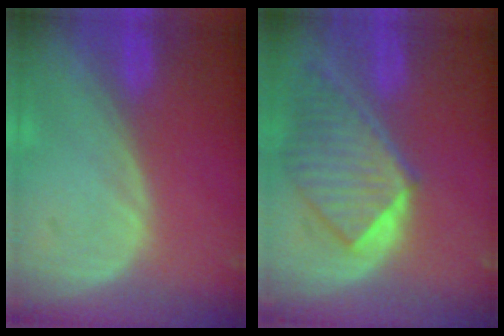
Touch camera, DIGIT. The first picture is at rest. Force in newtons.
{"total": 8.5, "press": 7.8, "slide": 3.5}